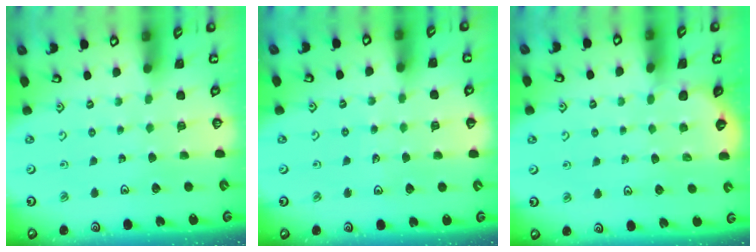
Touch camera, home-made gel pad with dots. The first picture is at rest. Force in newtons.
{"total": 4.5, "press": 4.5, "slide": 0.7}
{"total": 3.2, "press": 3.2, "slide": 0.2}